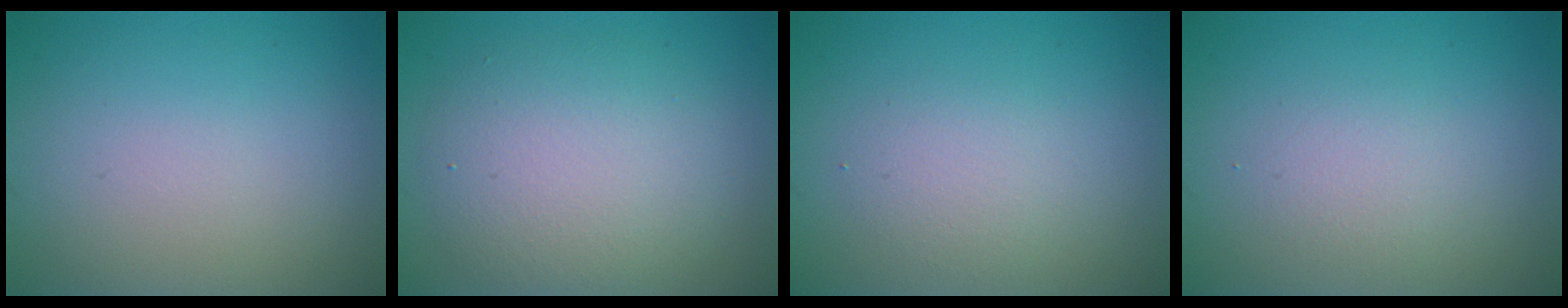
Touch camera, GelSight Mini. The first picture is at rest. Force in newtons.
{"total": 5.8, "press": 5.8, "slide": 0.3}
{"total": 2.0, "press": 2.0, "slide": 0.1}
{"total": 1.7, "press": 1.7, "slide": 0.2}